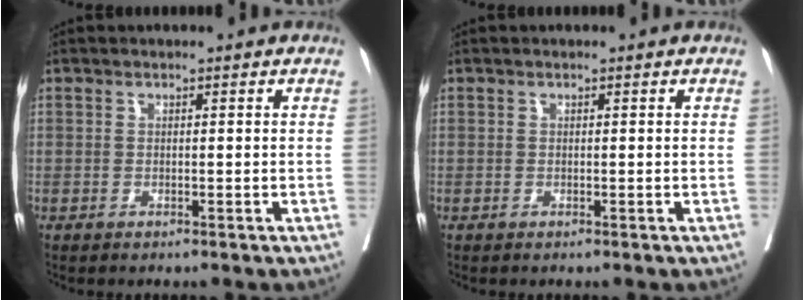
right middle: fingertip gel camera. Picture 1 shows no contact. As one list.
[{"total": 0.0}]